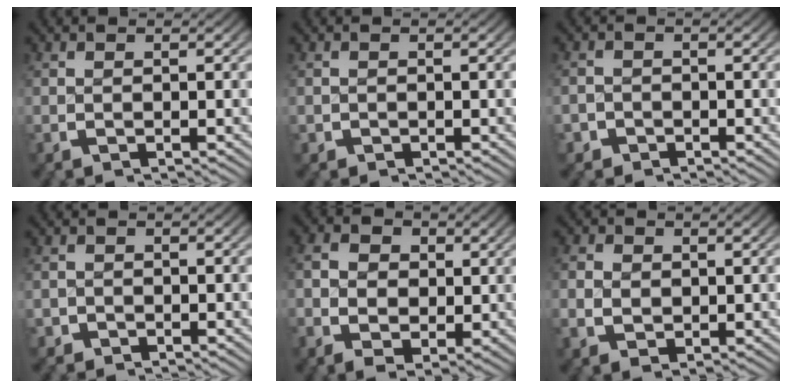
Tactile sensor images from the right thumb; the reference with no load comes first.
{"total": 0.7, "force": [-0.3, 0.6, 0.0], "torque": [0.001, -0.006, -0.004]}
{"total": 2.1, "force": [-1.6, 1.4, -0.2], "torque": [0.008, -0.010, -0.027]}
{"total": 1.4, "force": [-1.0, 1.0, -0.1], "torque": [0.005, -0.007, -0.016]}
{"total": 5.0, "force": [0.3, 3.7, 3.3], "torque": [-0.060, -0.016, 0.010]}
{"total": 2.5, "force": [0.1, 2.0, 1.4], "torque": [-0.030, -0.006, 0.009]}